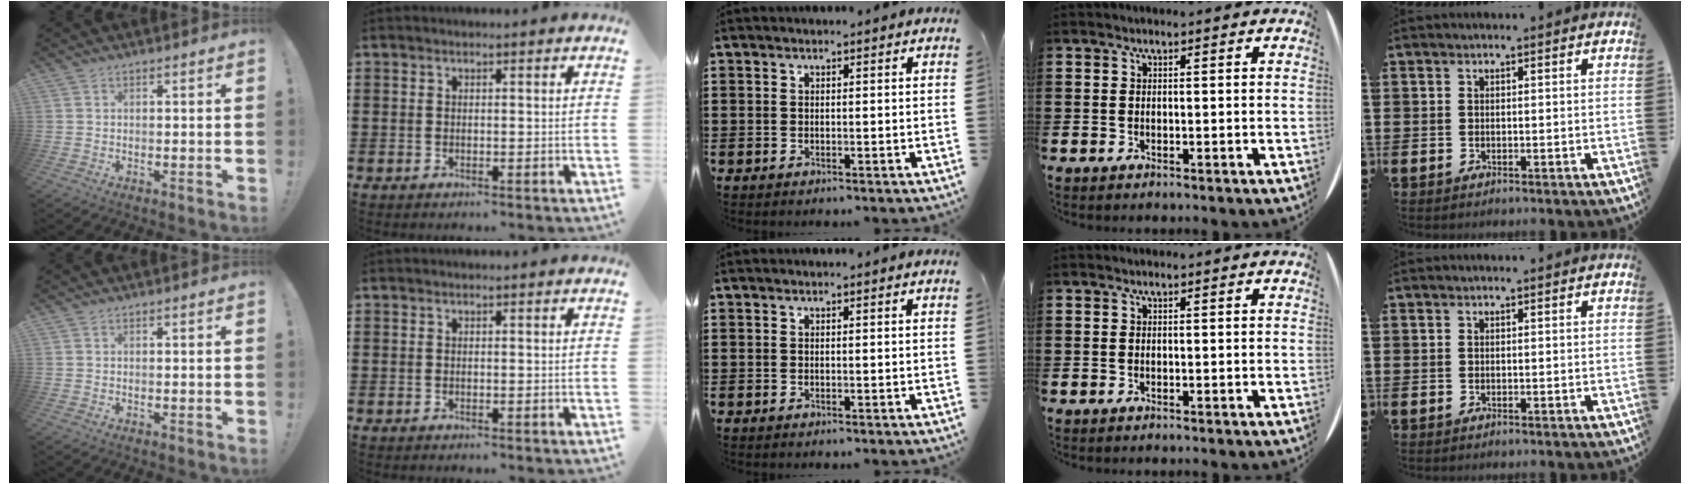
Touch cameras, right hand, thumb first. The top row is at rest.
{}